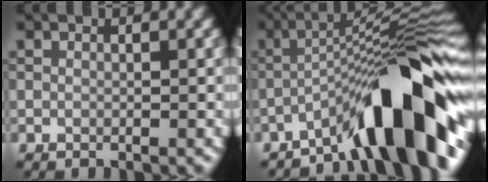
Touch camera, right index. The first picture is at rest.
{"total": 11.0, "force": [-6.3, 1.7, 8.8], "torque": [-0.114, 0.027, -0.112]}